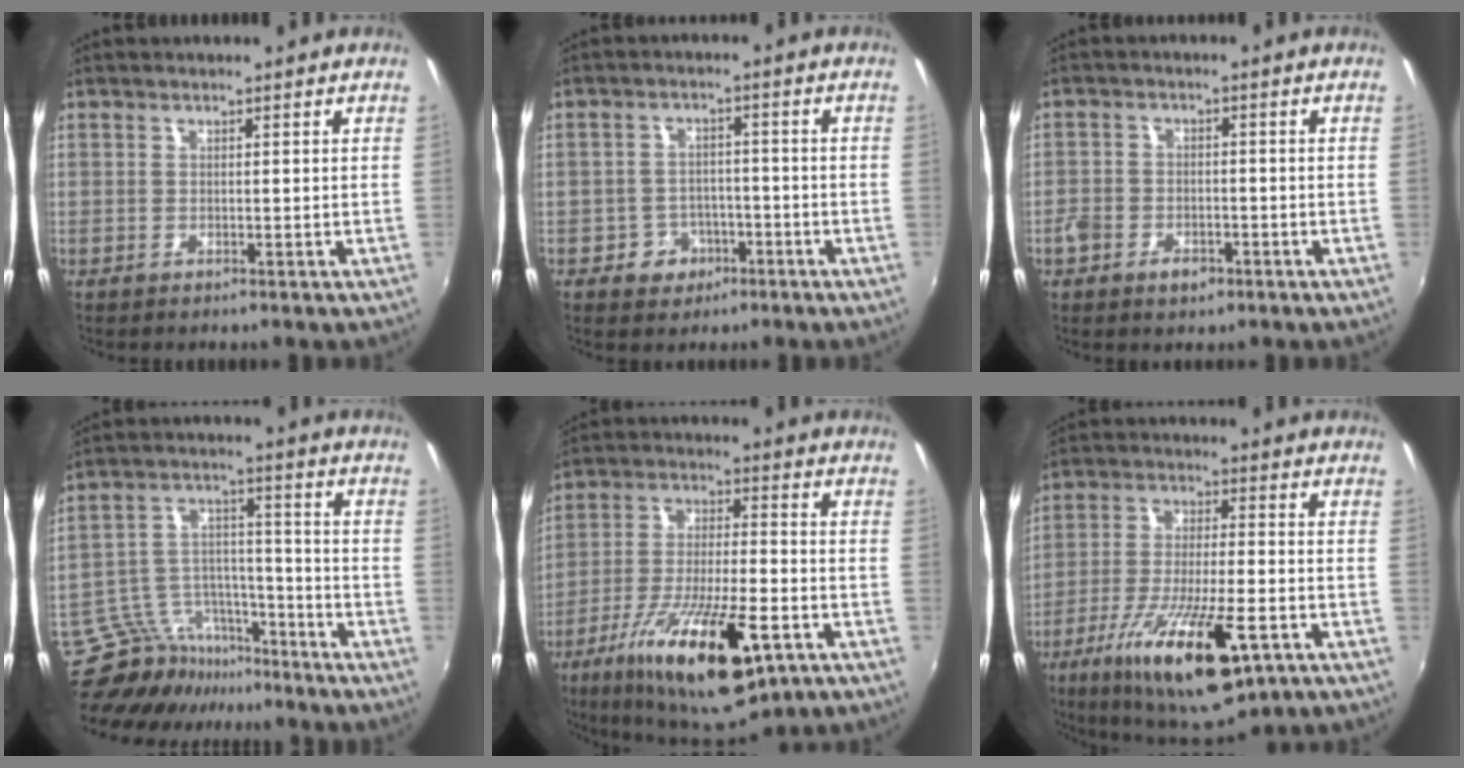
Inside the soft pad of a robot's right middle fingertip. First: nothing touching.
{"total": 5.6, "force": [-2.9, 4.6, 1.1], "torque": [-0.033, 0.017, -0.035]}
{"total": 5.4, "force": [-3.2, 3.4, 2.8], "torque": [-0.071, -0.001, -0.057]}
{"total": 12.9, "force": [-11.7, 5.1, 2.1], "torque": [-0.056, 0.032, -0.192]}
{"total": 21.2, "force": [-11.0, 6.2, 17.0], "torque": [-0.314, -0.046, -0.176]}
{"total": 19.6, "force": [-10.0, 5.3, 16.1], "torque": [-0.299, -0.050, -0.160]}